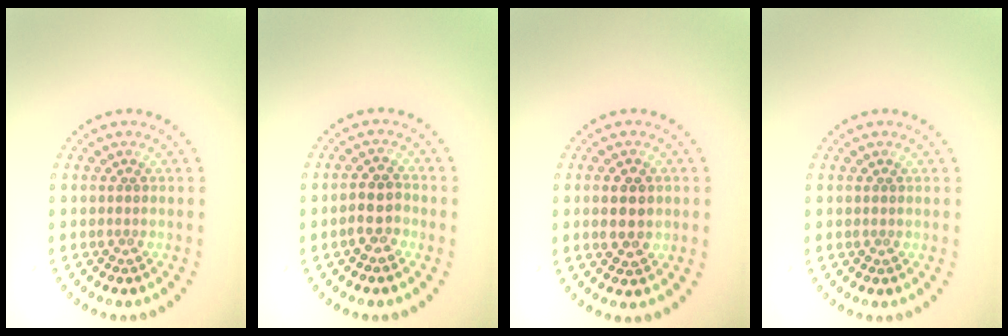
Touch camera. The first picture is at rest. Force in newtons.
{"total": 2.2, "press": 2.0, "slide": 1.0}
{"total": 2.8, "press": 2.8, "slide": 0.2}
{"total": 0.0}